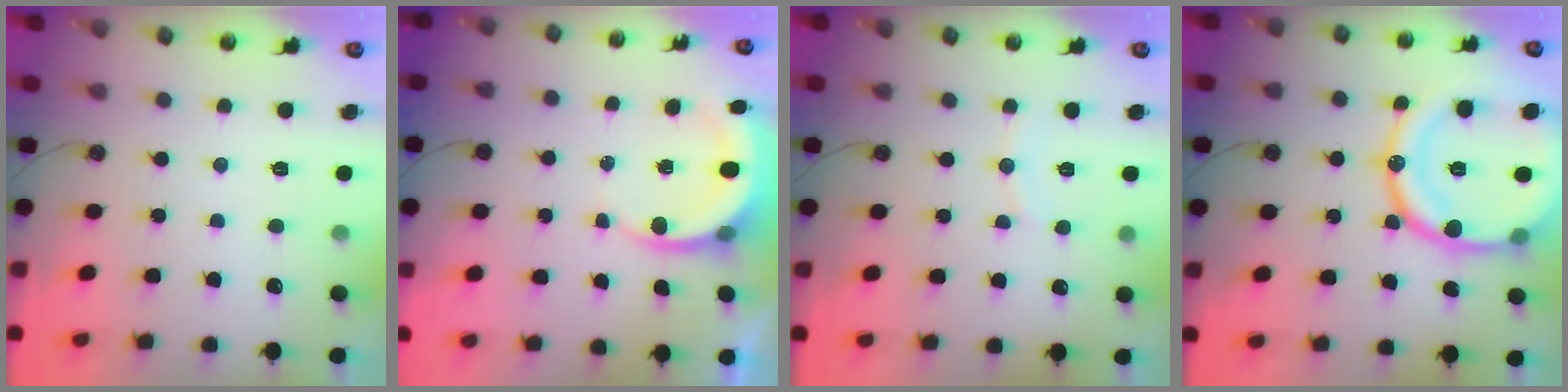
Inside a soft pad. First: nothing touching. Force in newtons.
{"total": 5.0, "press": 5.0, "slide": 0.4}
{"total": 5.7, "press": 5.7, "slide": 0.7}
{"total": 23.3, "press": 23.2, "slide": 1.9}